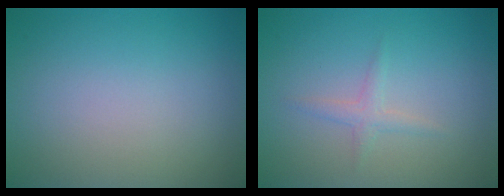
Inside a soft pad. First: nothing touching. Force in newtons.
{"total": 1.2, "press": 1.2, "slide": 0.0}